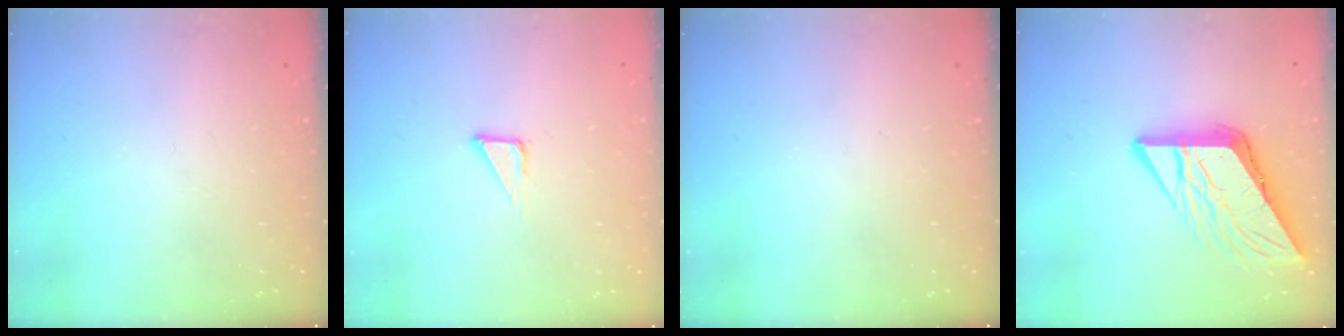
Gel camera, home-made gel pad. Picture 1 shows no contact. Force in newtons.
{"total": 3.4, "press": 3.4, "slide": 0.2}
{"total": 0.0}
{"total": 11.2, "press": 11.2, "slide": 1.1}